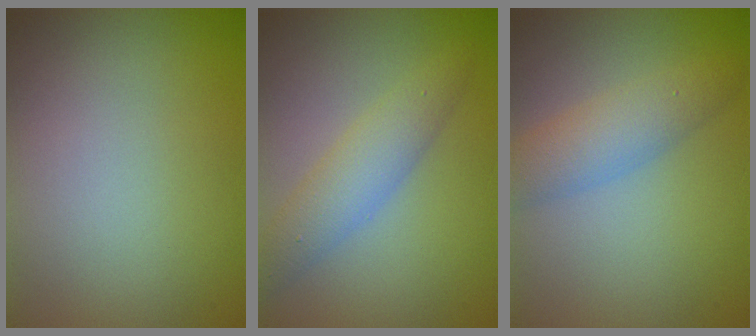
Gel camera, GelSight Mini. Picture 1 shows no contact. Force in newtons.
{"total": 3.5, "press": 3.5, "slide": 0.1}
{"total": 3.7, "press": 3.7, "slide": 0.0}